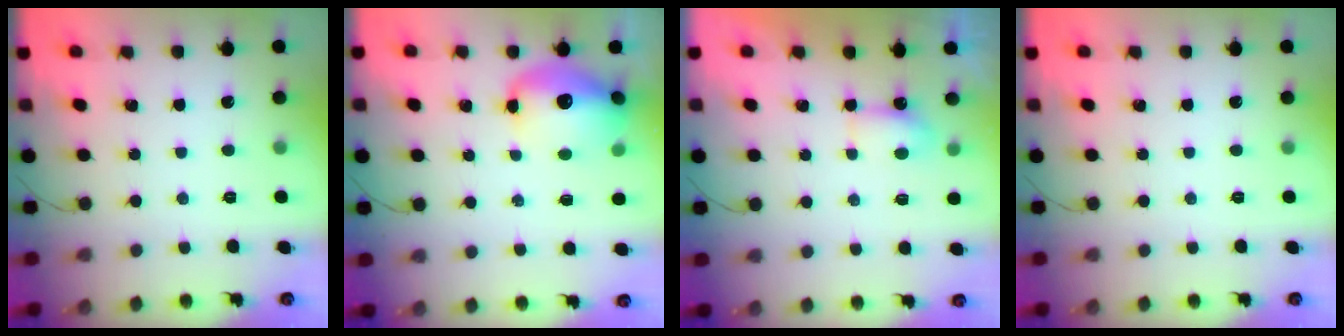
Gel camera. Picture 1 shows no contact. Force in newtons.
{"total": 12.8, "press": 12.4, "slide": 3.3}
{"total": 4.6, "press": 4.5, "slide": 0.9}
{"total": 0.0}